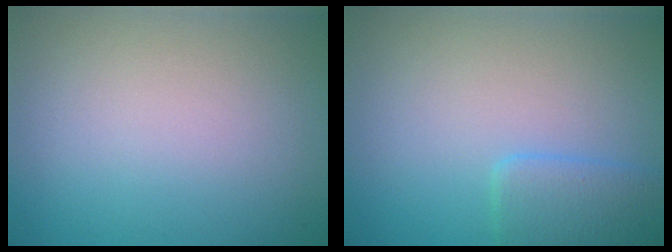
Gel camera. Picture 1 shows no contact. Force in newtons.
{"total": 2.6, "press": 2.5, "slide": 0.3}